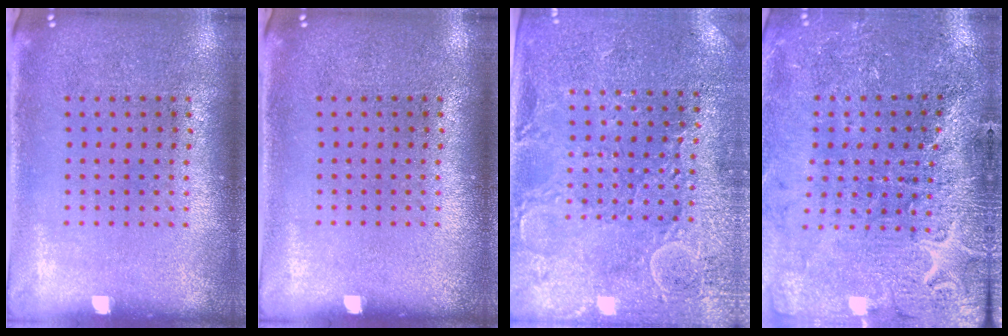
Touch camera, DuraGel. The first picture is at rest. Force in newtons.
{"total": 0.0}
{"total": 2.9, "press": 2.8, "slide": 0.4}
{"total": 3.2, "press": 3.2, "slide": 0.4}